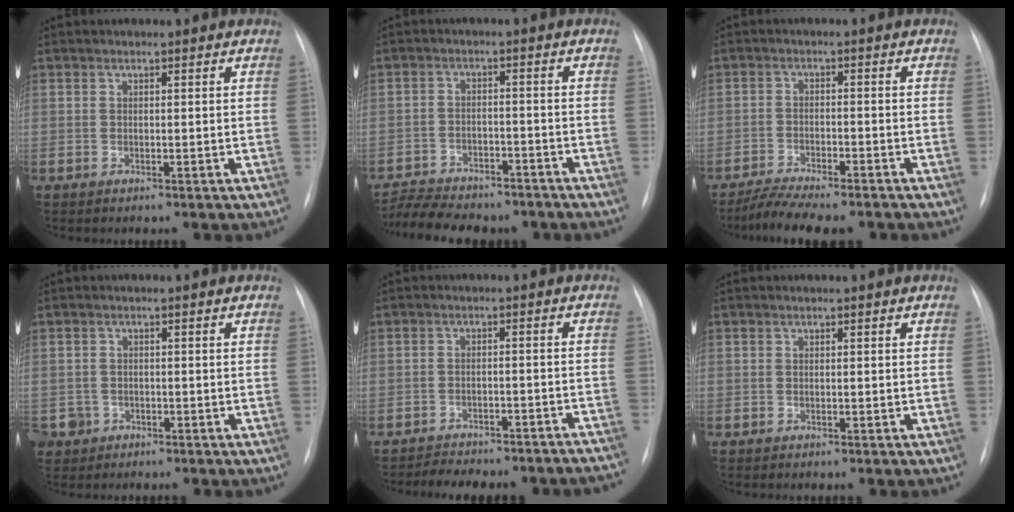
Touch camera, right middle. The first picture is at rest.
{"total": 12.3, "force": [-10.8, 4.1, 4.4], "torque": [-0.083, 0.014, -0.151]}
{"total": 9.4, "force": [-8.1, 1.6, 4.5], "torque": [-0.070, -0.010, -0.126]}
{"total": 3.5, "force": [-1.7, 3.0, -0.2], "torque": [0.003, 0.009, -0.031]}
{"total": 14.9, "force": [-13.9, 3.2, 4.2], "torque": [-0.068, 0.019, -0.166]}
{"total": 0.0}